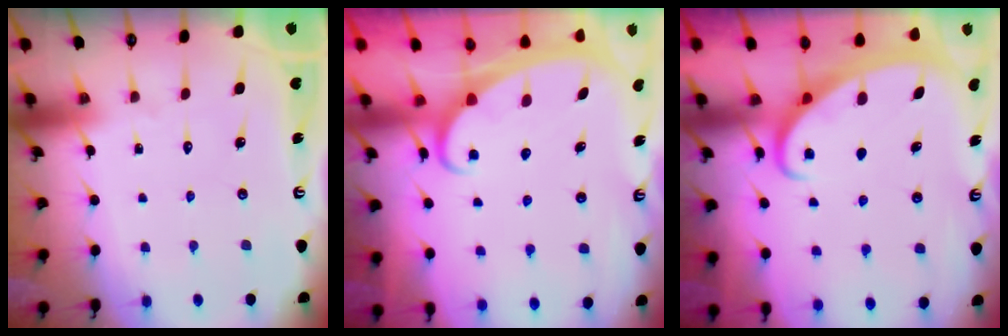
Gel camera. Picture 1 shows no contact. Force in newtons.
{"total": 2.4, "press": 2.4, "slide": 0.3}
{"total": 2.6, "press": 2.5, "slide": 0.3}